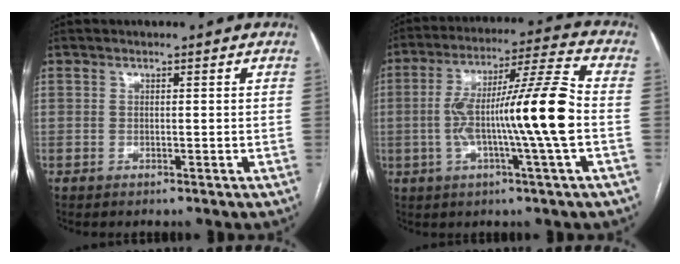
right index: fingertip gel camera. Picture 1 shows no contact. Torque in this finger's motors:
{"motor_torque": [1.30, -0.84, 0.75, 0.21]}